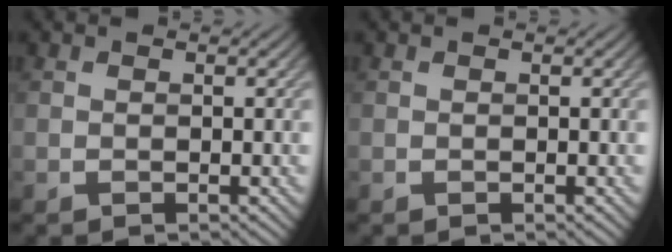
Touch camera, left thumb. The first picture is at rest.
{"total": 0.0}